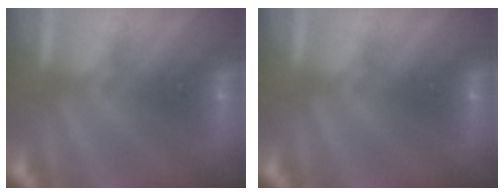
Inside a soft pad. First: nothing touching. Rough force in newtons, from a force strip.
{"total": 0.0}